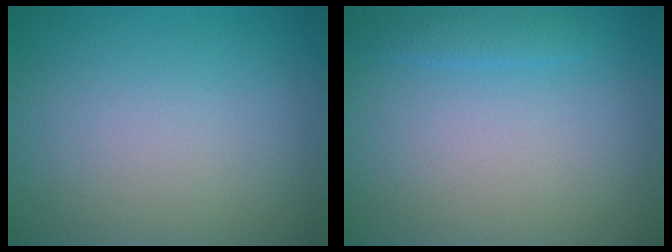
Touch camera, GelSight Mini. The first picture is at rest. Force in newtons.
{"total": 1.2, "press": 1.2, "slide": 0.1}